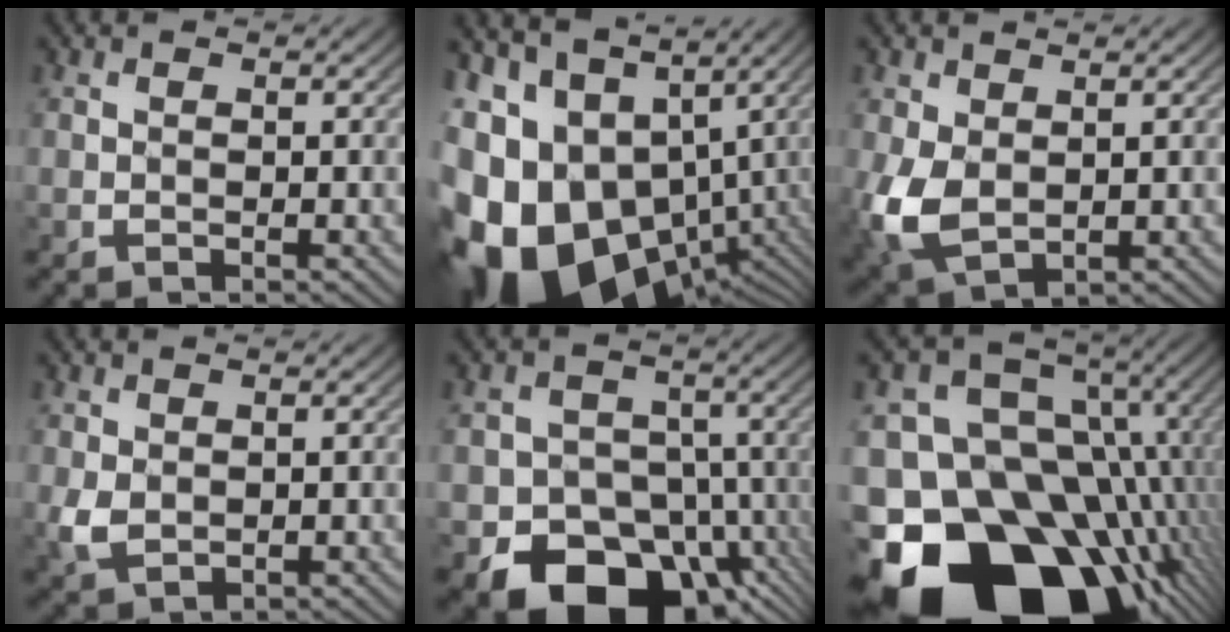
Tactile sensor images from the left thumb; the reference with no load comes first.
{"total": 17.3, "force": [-5.5, 11.3, 11.9], "torque": [-0.236, -0.028, -0.088]}
{"total": 7.0, "force": [-0.1, 4.9, 4.9], "torque": [-0.148, -0.001, -0.003]}
{"total": 2.7, "force": [0.0, 2.1, 1.6], "torque": [-0.054, -0.002, 0.002]}
{"total": 12.7, "force": [-7.3, 8.7, 5.7], "torque": [-0.069, -0.031, -0.132]}
{"total": 21.6, "force": [-12.1, 13.6, 11.6], "torque": [-0.213, -0.024, -0.172]}